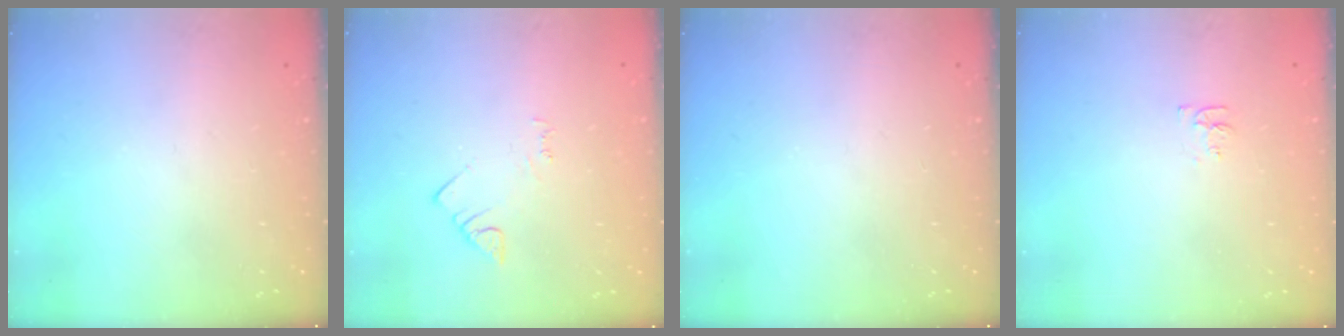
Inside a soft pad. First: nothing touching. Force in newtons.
{"total": 2.5, "press": 2.5, "slide": 0.4}
{"total": 0.0}
{"total": 3.7, "press": 3.6, "slide": 0.6}